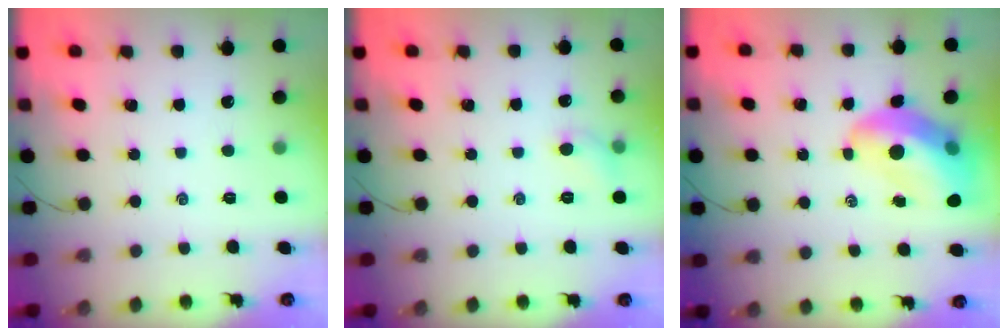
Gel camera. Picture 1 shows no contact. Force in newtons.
{"total": 4.8, "press": 4.6, "slide": 1.2}
{"total": 14.2, "press": 13.6, "slide": 4.1}